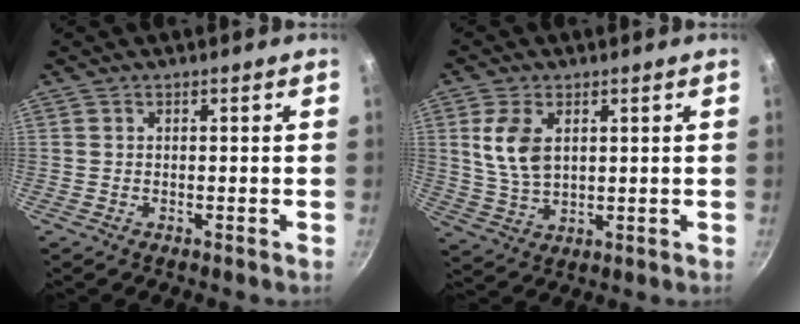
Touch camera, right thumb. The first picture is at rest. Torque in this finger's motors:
{"motor_torque": [-0.83, 1.28, 0.88, 0.35, 0.08]}